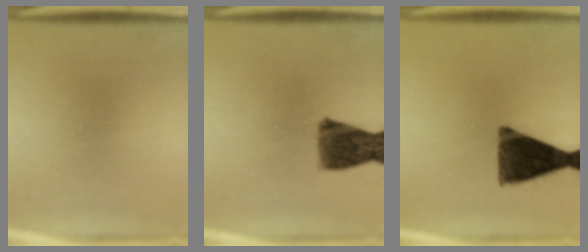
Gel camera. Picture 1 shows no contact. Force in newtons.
{"total": 8.3}
{"total": 11.5}